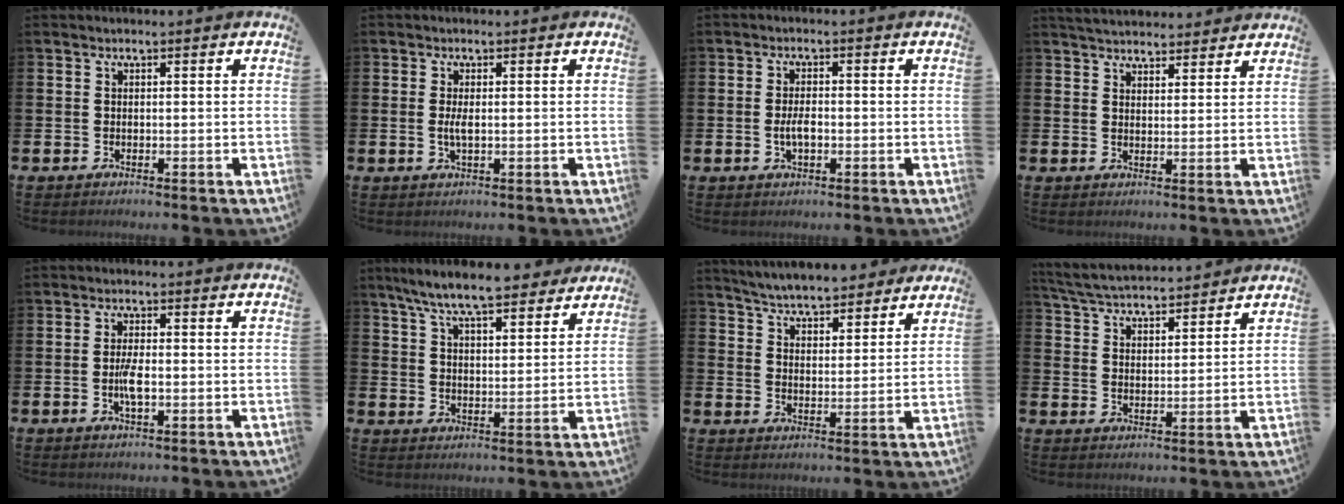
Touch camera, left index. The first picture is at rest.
{"total": 1.9, "force": [0.0, 0.6, 1.8], "torque": [-0.026, -0.004, -0.003]}
{"total": 3.0, "force": [-0.4, 1.4, 2.6], "torque": [-0.032, -0.004, -0.012]}
{"total": 4.0, "force": [3.9, 0.8, 0.1], "torque": [-0.009, -0.019, 0.071]}
{"total": 3.2, "force": [-0.5, 1.1, 3.0], "torque": [-0.046, -0.002, -0.011]}
{"total": 8.9, "force": [8.2, 1.4, 3.2], "torque": [-0.084, -0.038, 0.147]}
{"total": 5.9, "force": [5.8, 0.9, 0.9], "torque": [-0.041, -0.034, 0.102]}
{"total": 5.2, "force": [5.1, 0.5, 0.5], "torque": [-0.034, -0.027, 0.092]}